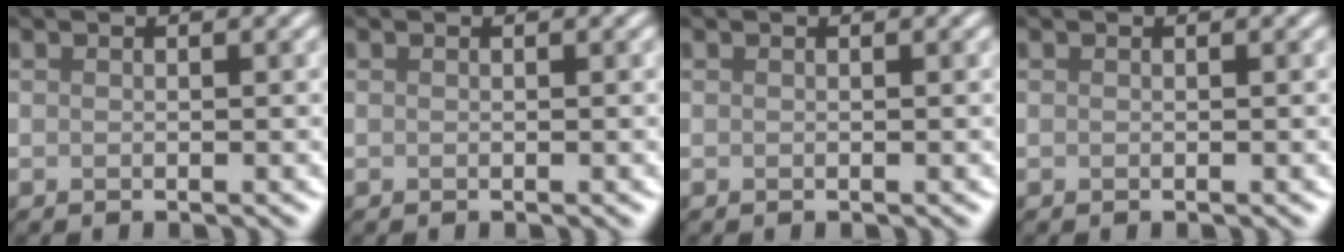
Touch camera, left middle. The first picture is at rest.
{"total": 0.0}
{"total": 0.0}
{"total": 0.0}